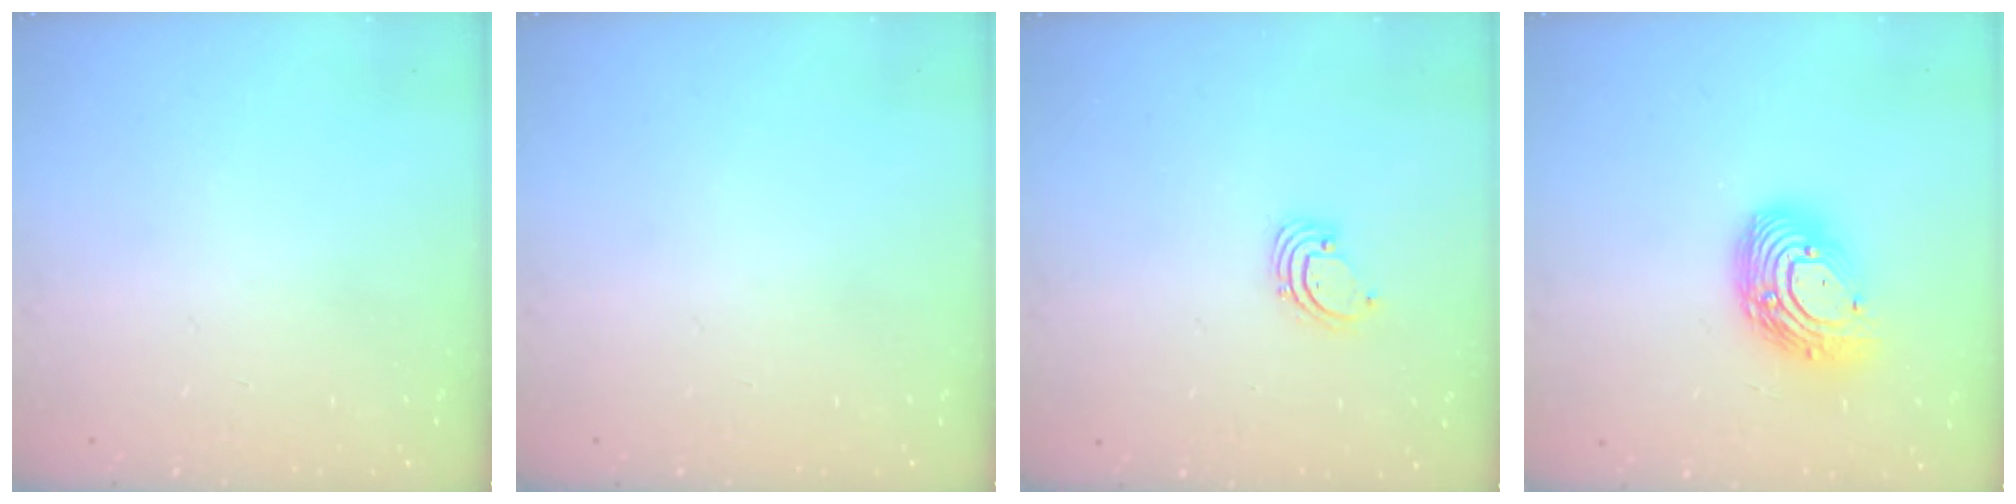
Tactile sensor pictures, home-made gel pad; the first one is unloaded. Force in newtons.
{"total": 0.0}
{"total": 1.4, "press": 1.4, "slide": 0.1}
{"total": 15.3, "press": 15.3, "slide": 1.2}